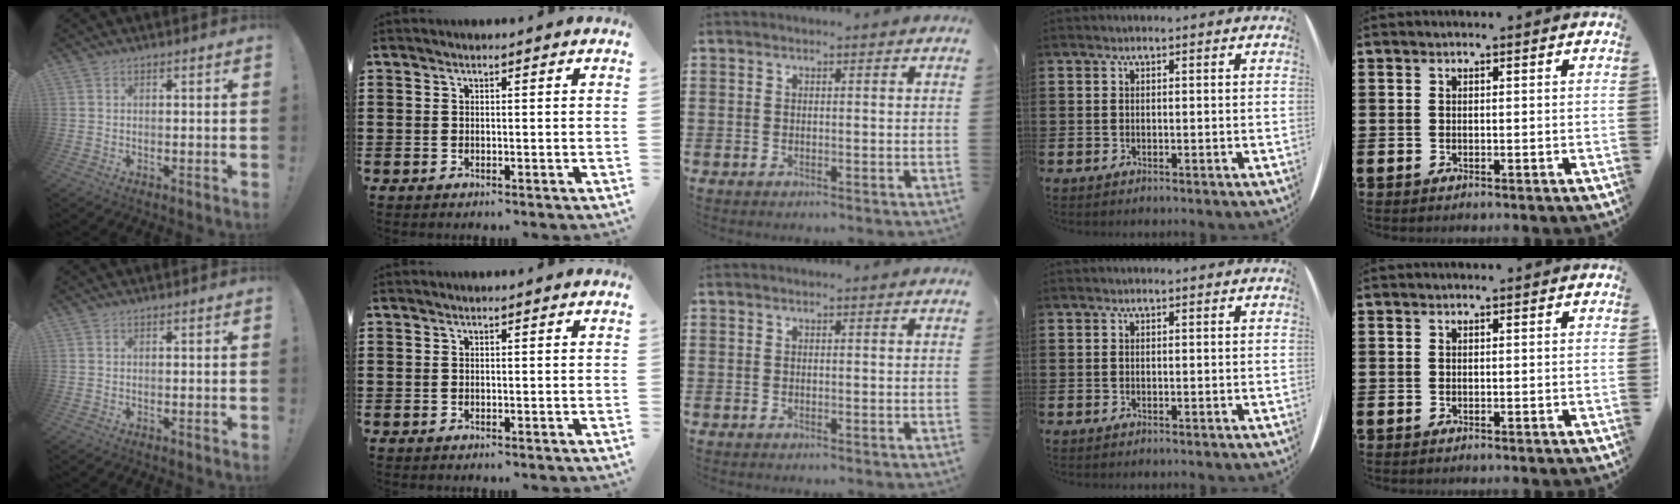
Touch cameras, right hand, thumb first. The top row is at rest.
{}